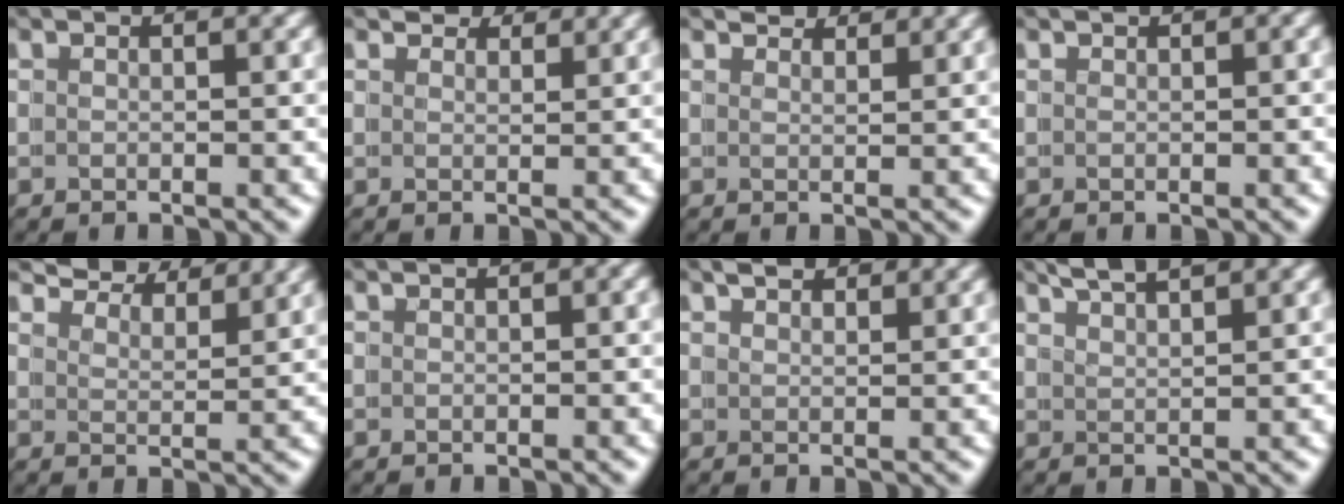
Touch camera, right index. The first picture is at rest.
{"total": 2.9, "force": [2.9, -0.2, 0.1], "torque": [0.006, 0.001, 0.044]}
{"total": 3.0, "force": [2.9, -0.6, 0.1], "torque": [0.009, 0.003, 0.046]}
{"total": 0.0}
{"total": 6.0, "force": [5.8, -0.1, 1.3], "torque": [-0.011, 0.016, 0.089]}
{"total": 0.0}
{"total": 2.1, "force": [2.0, -0.4, 0.2], "torque": [0.003, 0.002, 0.035]}
{"total": 4.0, "force": [3.8, -0.4, 1.4], "torque": [-0.022, 0.005, 0.064]}